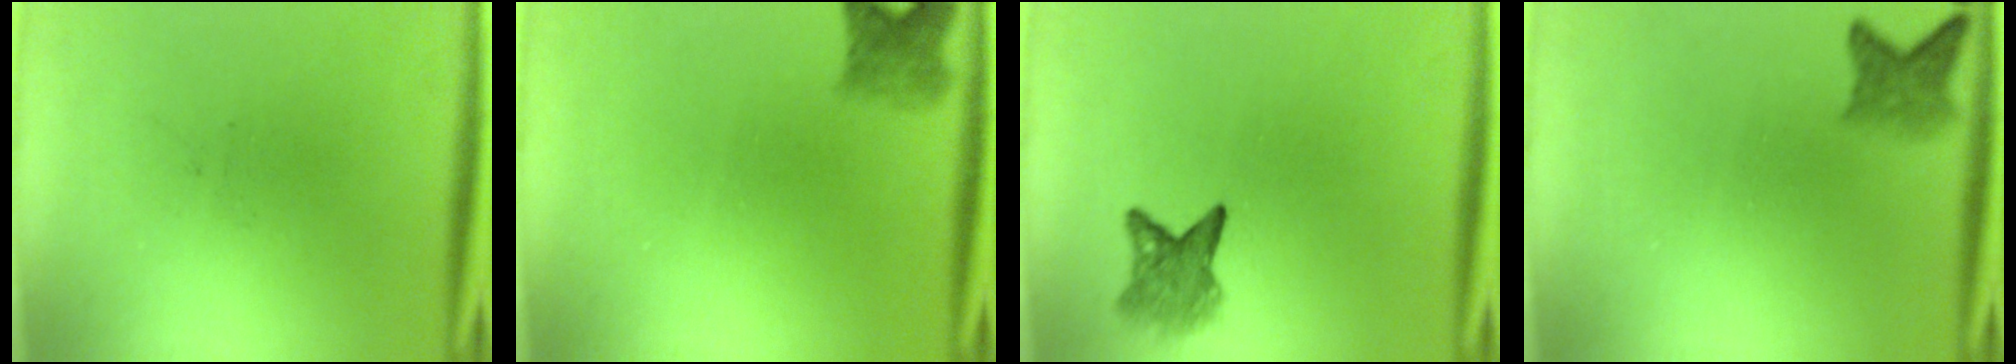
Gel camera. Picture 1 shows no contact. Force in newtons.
{"total": 3.1}
{"total": 3.9}
{"total": 2.9}